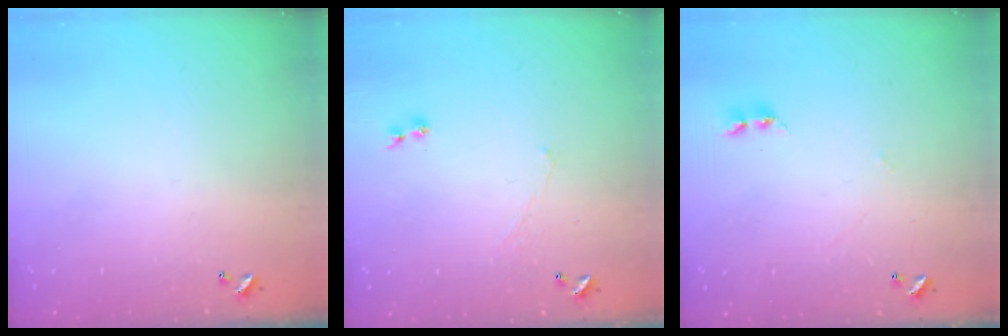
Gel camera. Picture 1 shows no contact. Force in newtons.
{"total": 1.5, "press": 1.4, "slide": 0.6}
{"total": 2.5, "press": 2.4, "slide": 0.4}